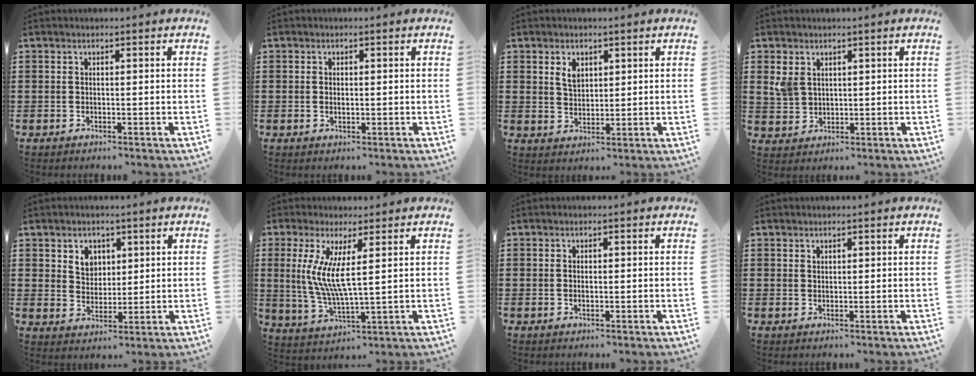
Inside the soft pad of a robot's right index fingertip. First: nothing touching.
{"total": 0.9, "force": [0.0, 0.4, 0.8], "torque": [-0.017, 0.001, -0.001]}
{"total": 3.1, "force": [1.5, 2.0, 1.9], "torque": [-0.044, 0.006, 0.027]}
{"total": 3.4, "force": [1.6, 2.6, 1.5], "torque": [-0.038, 0.010, 0.031]}
{"total": 3.9, "force": [2.0, 3.2, 1.2], "torque": [-0.037, 0.012, 0.036]}
{"total": 7.4, "force": [1.9, 1.2, 7.1], "torque": [-0.150, -0.009, 0.031]}
{"total": 0.7, "force": [-0.1, 0.3, 0.6], "torque": [-0.014, -0.001, -0.001]}
{"total": 0.8, "force": [0.6, 0.6, 0.2], "torque": [-0.005, 0.002, 0.012]}